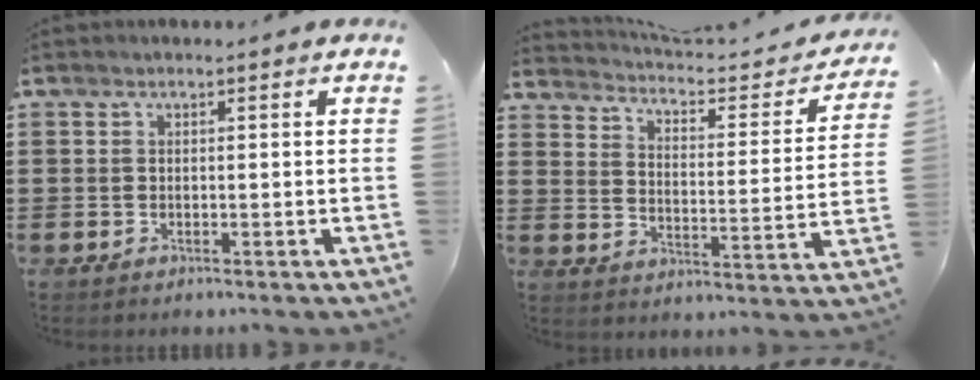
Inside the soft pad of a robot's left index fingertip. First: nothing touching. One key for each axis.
{"total": 2.6, "fx": 2.5, "fy": 0.2, "fz": 0.8, "tx": -0.035, "ty": -0.024, "tz": 0.032}